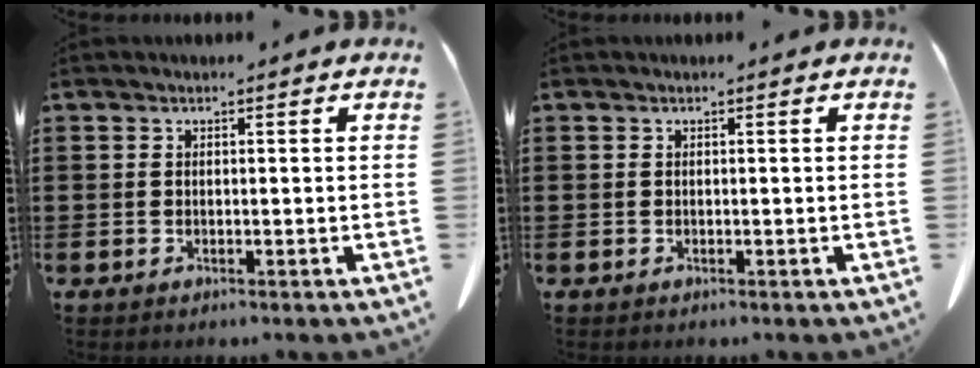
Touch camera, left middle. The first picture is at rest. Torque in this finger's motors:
{"motor_torque": [-0.04, 0.00, 0.00, 0.00]}